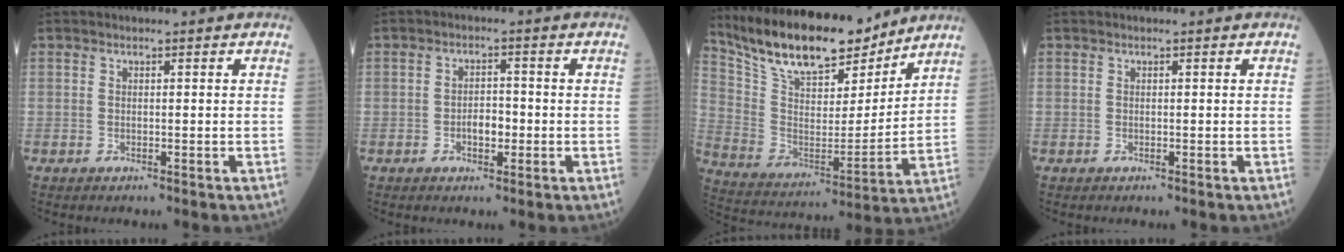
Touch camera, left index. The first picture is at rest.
{"total": 3.1, "force": [-1.1, 1.6, 2.5], "torque": [-0.041, 0.002, -0.018]}
{"total": 19.2, "force": [16.1, 5.5, 8.9], "torque": [-0.166, 0.001, 0.288]}
{"total": 0.0}